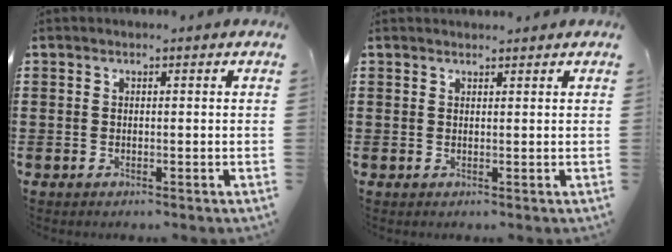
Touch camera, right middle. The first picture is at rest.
{"total": 0.8, "force": [0.8, 0.2, 0.0], "torque": [0.006, -0.003, 0.014]}